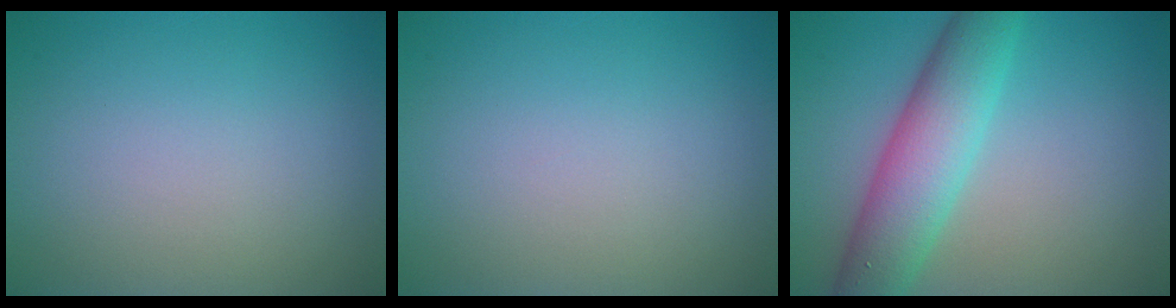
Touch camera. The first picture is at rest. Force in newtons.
{"total": 0.0}
{"total": 6.8, "press": 6.8, "slide": 0.3}